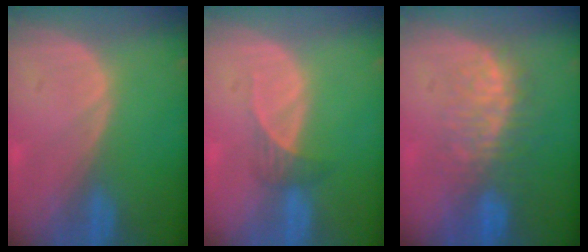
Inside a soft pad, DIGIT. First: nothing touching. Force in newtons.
{"total": 2.1, "press": 1.9, "slide": 0.9}
{"total": 8.1, "press": 7.5, "slide": 2.9}